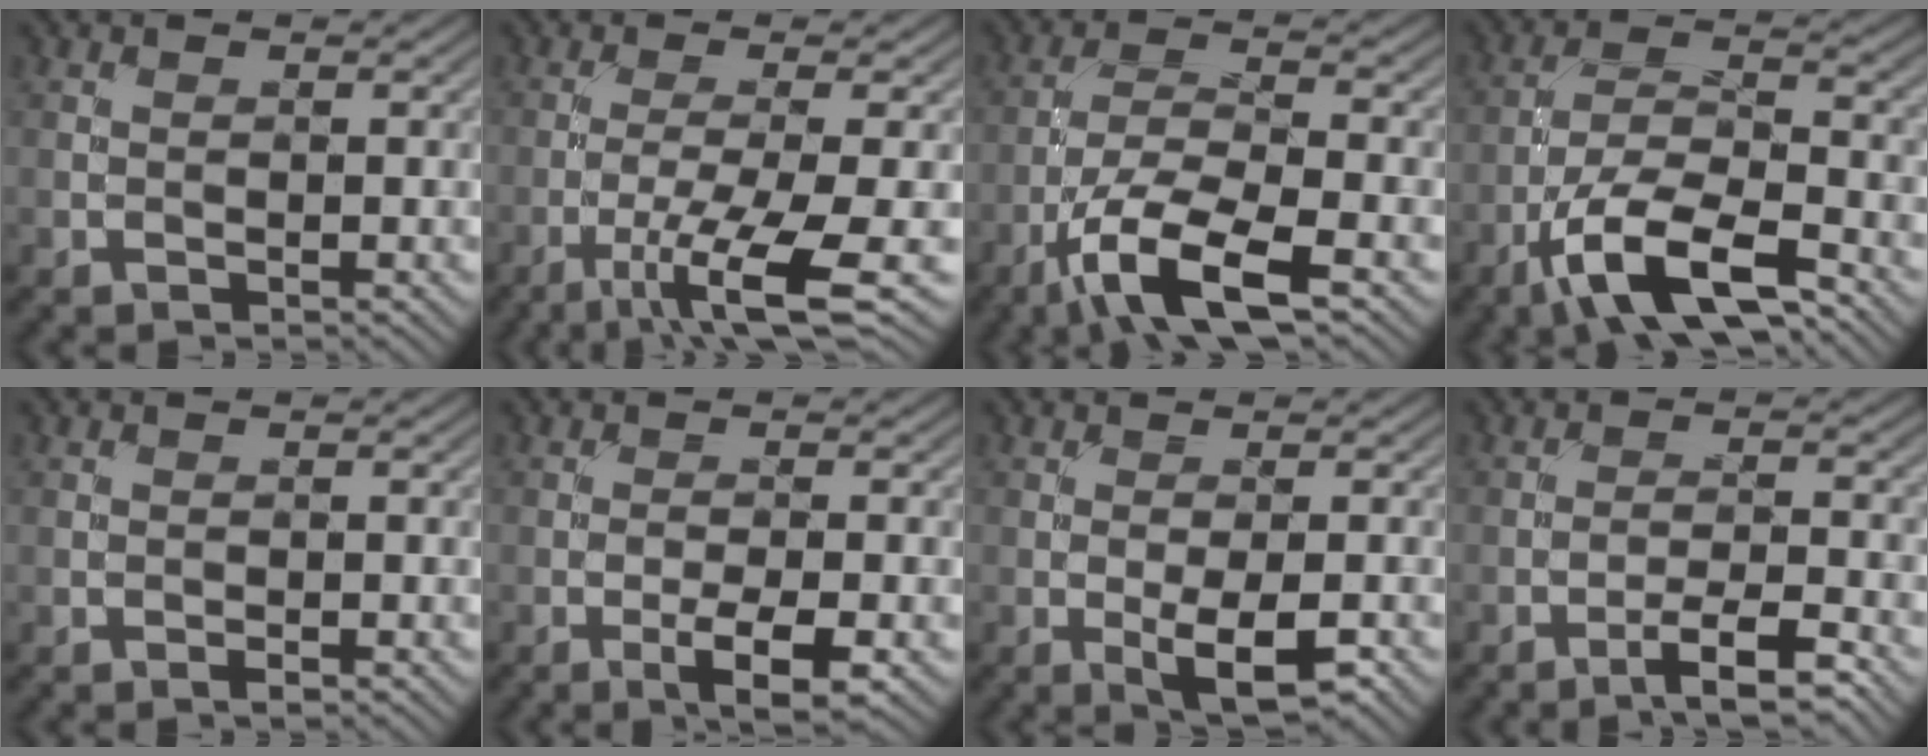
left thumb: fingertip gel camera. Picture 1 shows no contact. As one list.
[{"total": 8.5, "force": [-4.0, 1.3, 7.4], "torque": [-0.126, 0.000, -0.073]}, {"total": 9.7, "force": [-5.3, 2.7, 7.7], "torque": [-0.145, -0.002, -0.108]}, {"total": 11.4, "force": [-6.8, 3.8, 8.3], "torque": [-0.155, 0.001, -0.137]}, {"total": 0.6, "force": [-0.4, 0.2, 0.4], "torque": [-0.006, 0.001, -0.008]}, {"total": 4.5, "force": [-2.1, 0.9, 3.8], "torque": [-0.067, 0.003, -0.033]}, {"total": 4.5, "force": [-1.5, 1.4, 4.0], "torque": [-0.071, -0.001, -0.025]}, {"total": 5.4, "force": [-3.8, 0.8, 3.8], "torque": [-0.061, 0.009, -0.065]}]